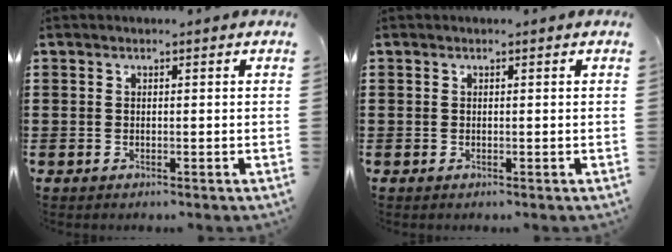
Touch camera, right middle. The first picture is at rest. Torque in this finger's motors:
{"motor_torque": [-0.31, -0.31, 0.03, -0.01]}